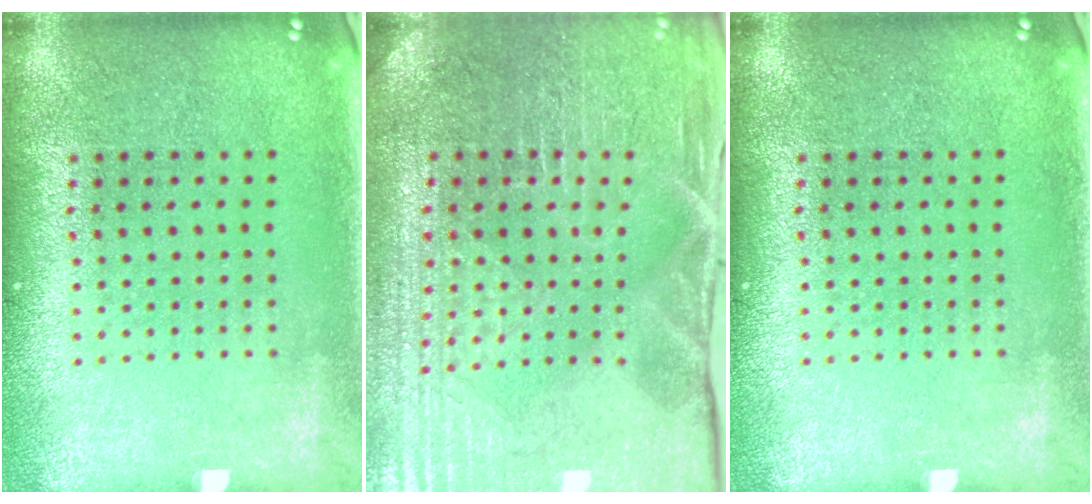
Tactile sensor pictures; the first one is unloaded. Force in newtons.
{"total": 4.0, "press": 4.0, "slide": 0.5}
{"total": 0.0}